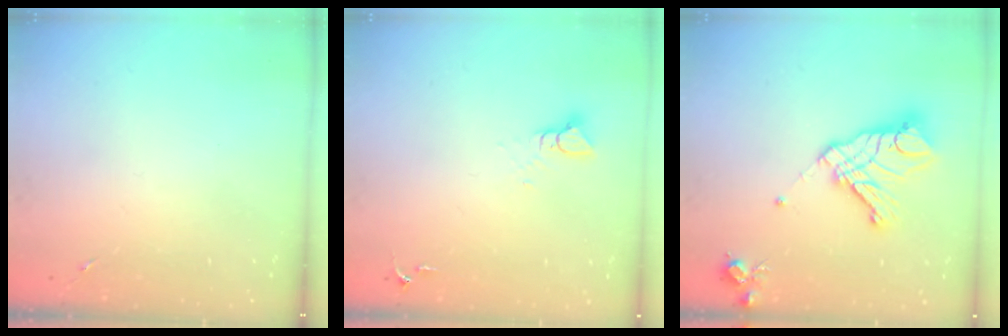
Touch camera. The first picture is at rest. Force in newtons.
{"total": 3.9, "press": 3.8, "slide": 0.5}
{"total": 17.6, "press": 17.5, "slide": 1.9}